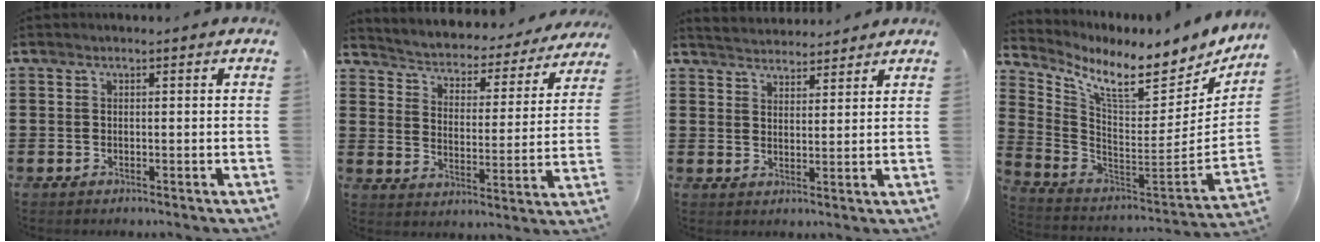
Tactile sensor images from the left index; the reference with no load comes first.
{"total": 2.4, "force": [2.3, 0.6, 0.0], "torque": [-0.020, -0.026, 0.027]}
{"total": 3.2, "force": [3.2, 0.4, -0.2], "torque": [-0.007, -0.010, 0.058]}
{"total": 8.7, "force": [6.7, 1.6, 5.4], "torque": [-0.122, -0.058, 0.109]}